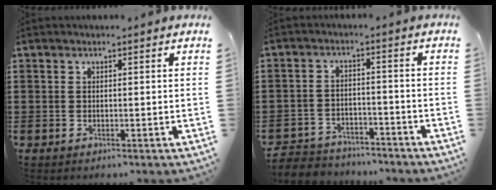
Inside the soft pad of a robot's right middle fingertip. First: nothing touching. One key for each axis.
{"total": 4.0, "fx": -3.9, "fy": 0.9, "fz": -0.2, "tx": -0.009, "ty": 0.004, "tz": -0.087}